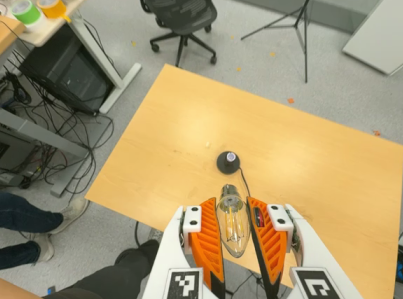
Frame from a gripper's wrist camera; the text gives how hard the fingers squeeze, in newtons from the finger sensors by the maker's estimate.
{"total": 12.1, "left": 11.6, "right": 12.6}